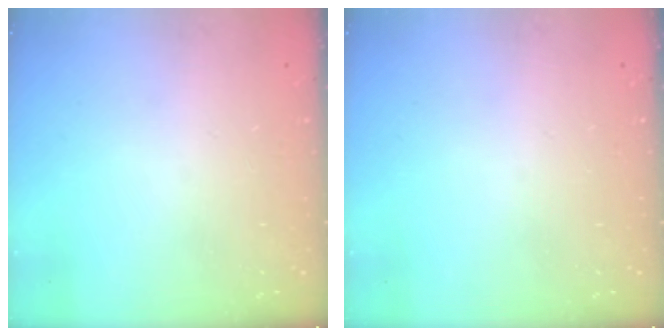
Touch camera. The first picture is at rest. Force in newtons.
{"total": 0.0}